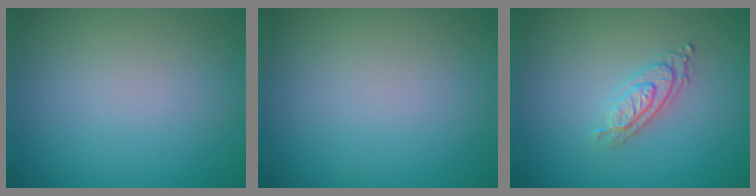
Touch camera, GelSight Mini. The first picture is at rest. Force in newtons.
{"total": 0.0}
{"total": 2.8, "press": 2.2, "slide": 1.7}